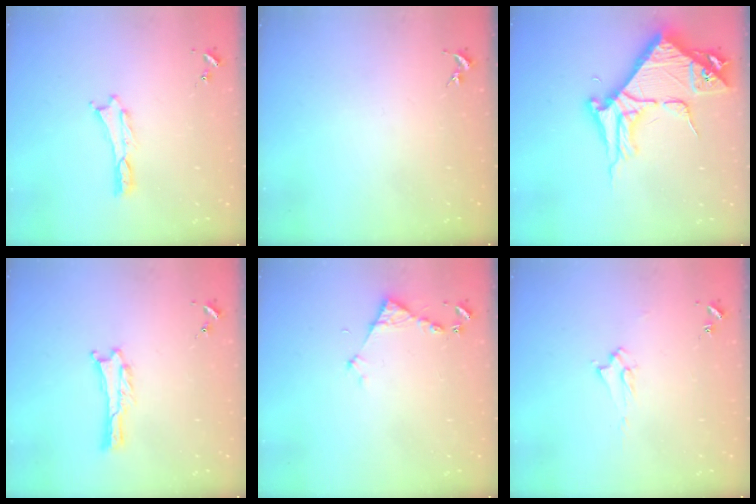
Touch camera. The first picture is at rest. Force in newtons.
{"total": 0.0}
{"total": 9.5, "press": 9.5, "slide": 1.1}
{"total": 0.5, "press": 0.5, "slide": 0.1}
{"total": 3.5, "press": 3.5, "slide": 0.3}
{"total": 1.9, "press": 1.9, "slide": 0.3}